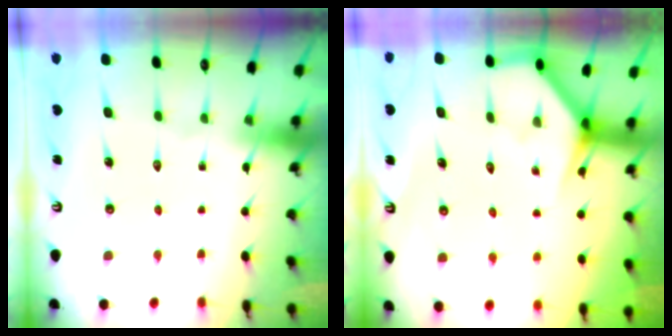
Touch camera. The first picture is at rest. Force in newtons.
{"total": 3.8, "press": 3.8, "slide": 0.3}